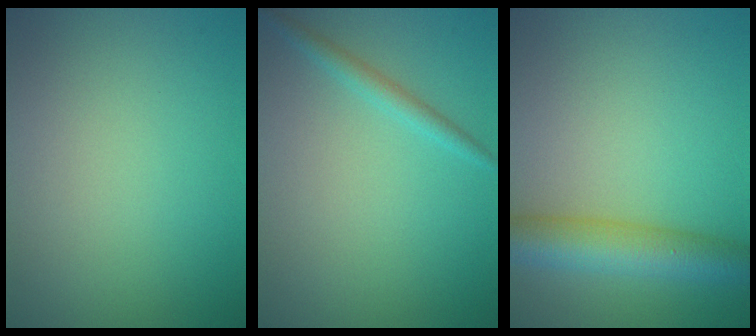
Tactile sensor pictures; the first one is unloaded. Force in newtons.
{"total": 1.4, "press": 1.4, "slide": 0.1}
{"total": 5.7, "press": 5.7, "slide": 0.1}